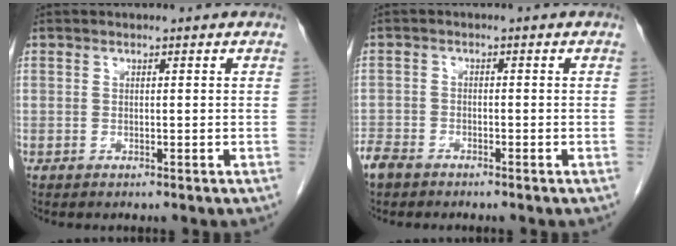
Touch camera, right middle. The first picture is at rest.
{"total": 3.4, "force": [-2.9, 1.4, 0.9], "torque": [-0.019, -0.002, -0.054]}